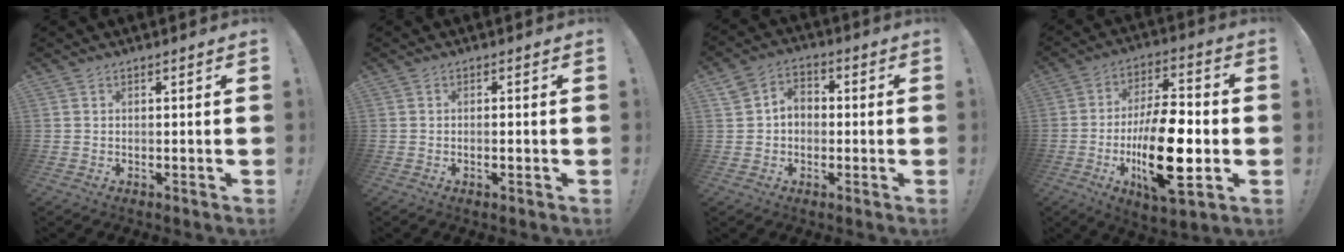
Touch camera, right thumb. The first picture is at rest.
{"total": 1.5, "force": [-0.7, 0.1, 1.3], "torque": [-0.017, -0.002, -0.014]}
{"total": 6.2, "force": [-0.4, 5.6, 2.7], "torque": [-0.046, 0.016, -0.004]}
{"total": 21.9, "force": [-4.9, 8.6, 19.6], "torque": [-0.350, 0.005, -0.076]}